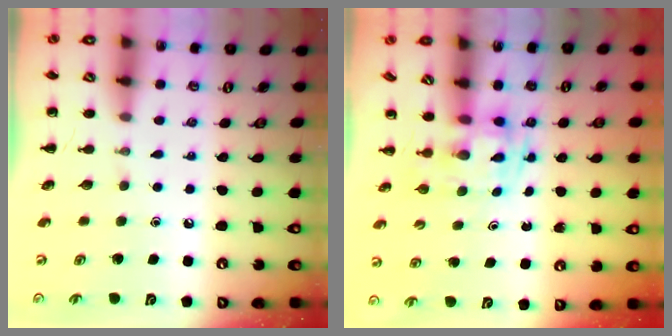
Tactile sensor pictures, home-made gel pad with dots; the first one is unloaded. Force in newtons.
{"total": 2.8, "press": 2.5, "slide": 1.3}